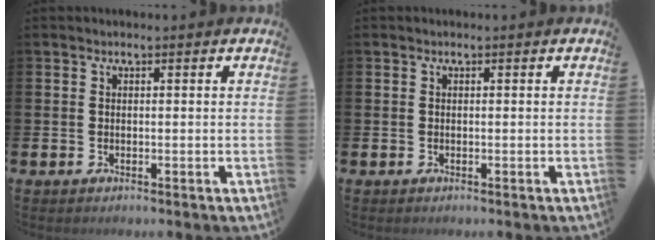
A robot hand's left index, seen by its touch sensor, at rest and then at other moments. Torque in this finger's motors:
{"motor_torque": [-0.09, 0.20, 0.00, -0.02]}